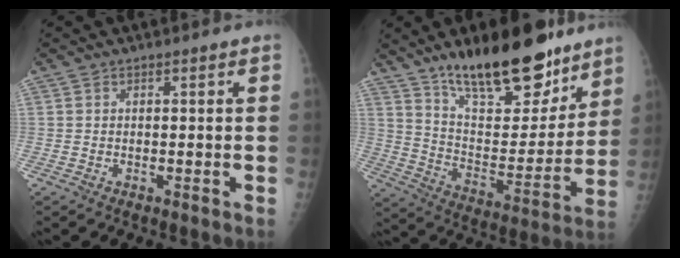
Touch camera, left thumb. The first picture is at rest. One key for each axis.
{"total": 23.3, "fx": 16.8, "fy": 8.6, "fz": 13.7, "tx": -0.168, "ty": -0.090, "tz": 0.273}